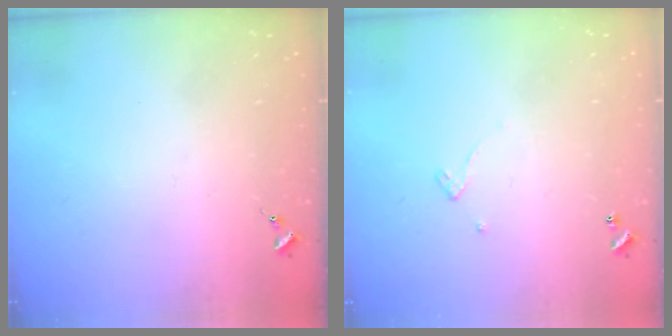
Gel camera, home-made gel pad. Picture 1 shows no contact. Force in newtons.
{"total": 3.2, "press": 3.2, "slide": 0.2}